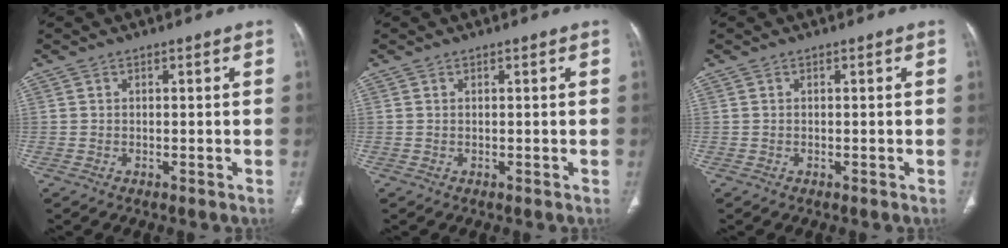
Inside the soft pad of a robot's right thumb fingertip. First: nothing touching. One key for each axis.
{"total": 0.0}
{"total": 0.0}